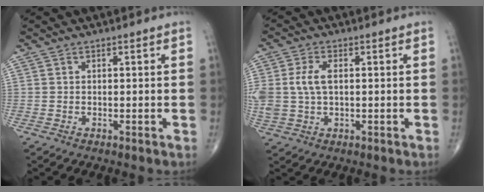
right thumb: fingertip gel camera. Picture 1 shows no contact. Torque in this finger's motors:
{"motor_torque": [0.67, 0.77, 1.08, 0.17, 0.08]}